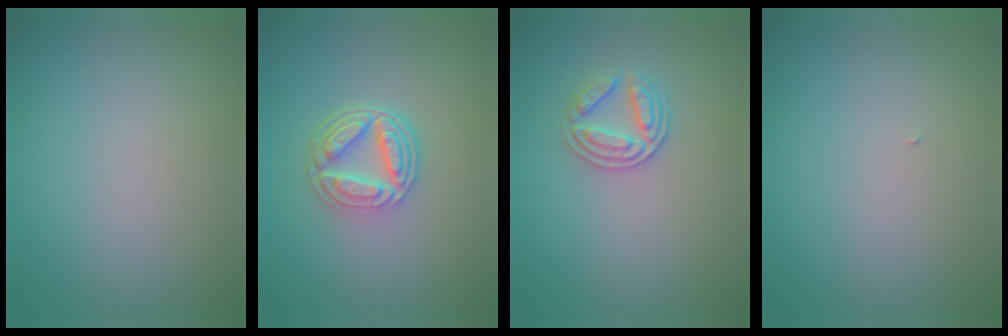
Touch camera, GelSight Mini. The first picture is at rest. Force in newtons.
{"total": 5.1, "press": 3.8, "slide": 3.4}
{"total": 2.8, "press": 2.7, "slide": 0.6}
{"total": 0.0}